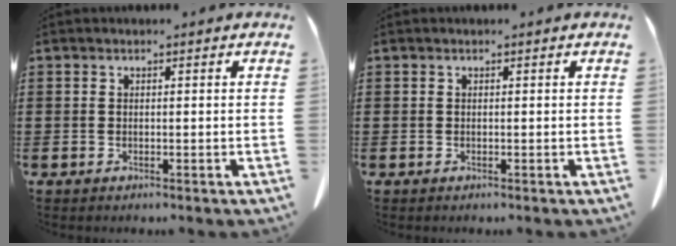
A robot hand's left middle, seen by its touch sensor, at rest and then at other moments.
{"total": 0.0}